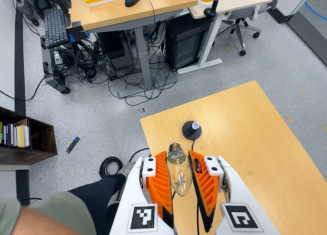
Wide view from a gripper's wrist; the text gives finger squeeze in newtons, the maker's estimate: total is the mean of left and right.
{"total": 19.5, "left": 20.9, "right": 18.1}